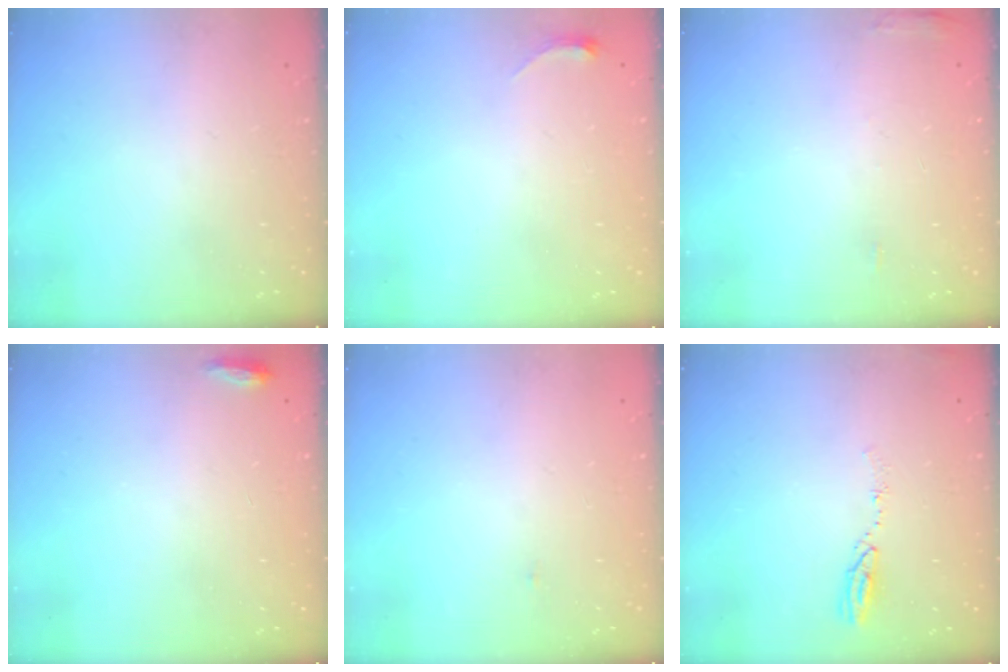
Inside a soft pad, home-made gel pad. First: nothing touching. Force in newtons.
{"total": 3.3, "press": 3.2, "slide": 0.7}
{"total": 4.1, "press": 3.9, "slide": 1.1}
{"total": 3.3, "press": 3.2, "slide": 1.1}
{"total": 9.0, "press": 1.8, "slide": 8.9}
{"total": 4.8, "press": 4.8, "slide": 0.4}